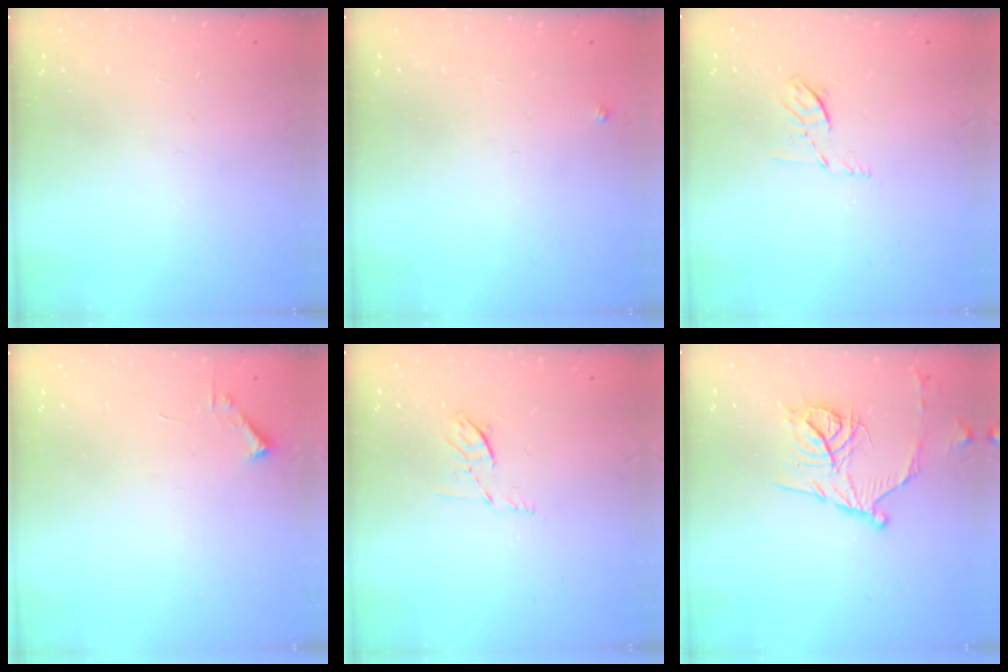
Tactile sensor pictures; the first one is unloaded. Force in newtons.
{"total": 2.7, "press": 2.7, "slide": 0.3}
{"total": 5.7, "press": 5.6, "slide": 1.2}
{"total": 1.7, "press": 1.7, "slide": 0.2}
{"total": 5.7, "press": 5.6, "slide": 1.2}
{"total": 15.4, "press": 15.3, "slide": 1.5}